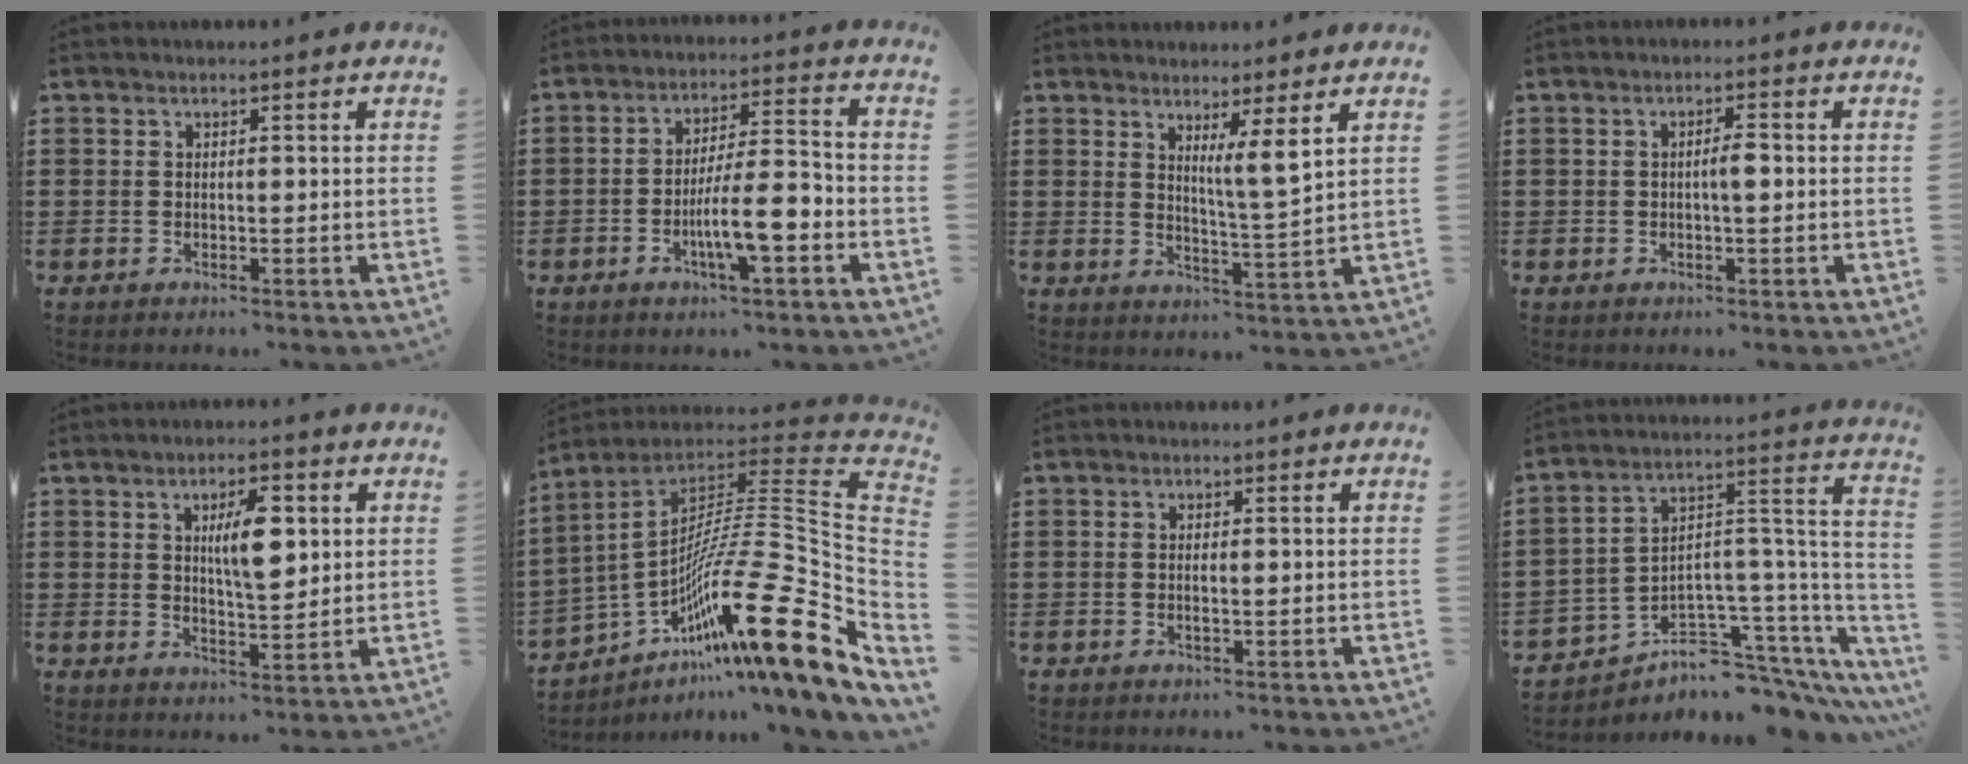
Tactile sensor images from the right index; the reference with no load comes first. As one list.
[{"total": 9.4, "force": [-3.4, 2.3, 8.4], "torque": [-0.151, 0.002, -0.061]}, {"total": 5.1, "force": [3.2, -0.3, 3.9], "torque": [-0.070, -0.022, 0.049]}, {"total": 2.3, "force": [-0.2, 0.5, 2.2], "torque": [-0.042, 0.001, -0.004]}, {"total": 7.1, "force": [2.0, 2.5, 6.4], "torque": [-0.113, 0.001, 0.028]}, {"total": 19.0, "force": [-8.6, 2.1, 16.8], "torque": [-0.311, -0.019, -0.161]}, {"total": 1.1, "force": [-0.1, 0.2, 1.1], "torque": [-0.019, -0.005, -0.001]}, {"total": 5.5, "force": [-4.3, 2.8, 2.1], "torque": [-0.037, -0.017, -0.077]}]